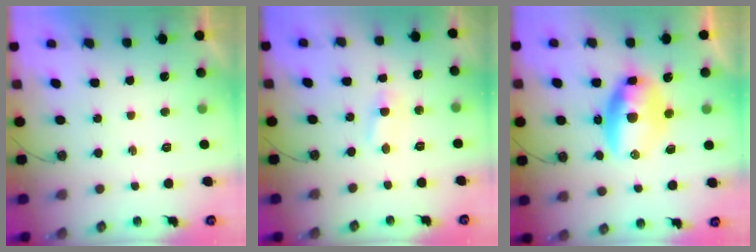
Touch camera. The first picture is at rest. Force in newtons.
{"total": 2.9, "press": 2.9, "slide": 0.4}
{"total": 11.6, "press": 11.5, "slide": 0.9}